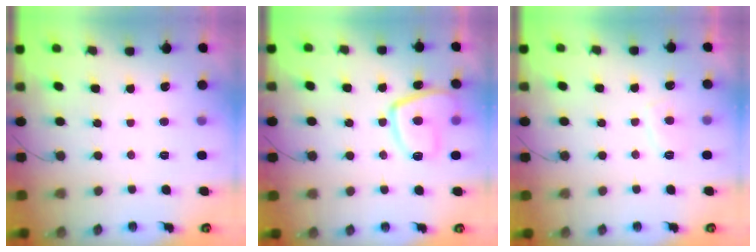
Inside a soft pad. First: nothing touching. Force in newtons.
{"total": 10.8, "press": 10.7, "slide": 1.2}
{"total": 3.5, "press": 3.4, "slide": 0.8}